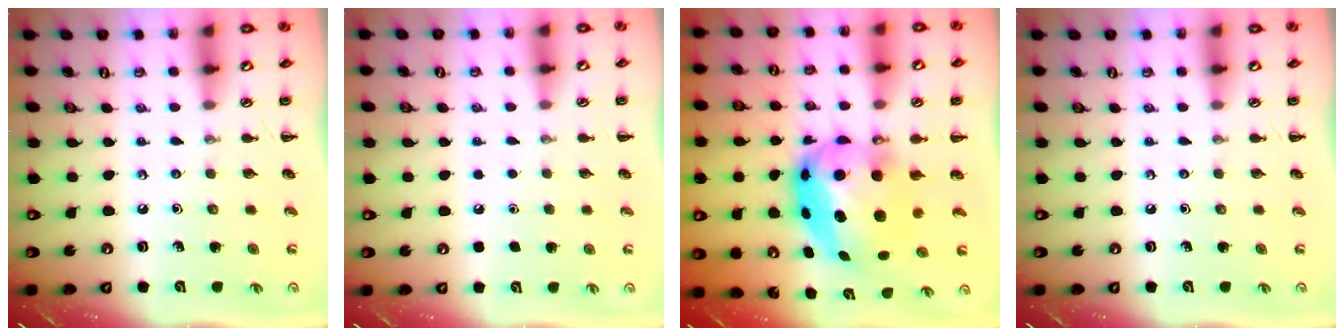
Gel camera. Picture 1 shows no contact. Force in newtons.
{"total": 1.8, "press": 1.7, "slide": 0.1}
{"total": 10.6, "press": 10.2, "slide": 2.8}
{"total": 0.0}